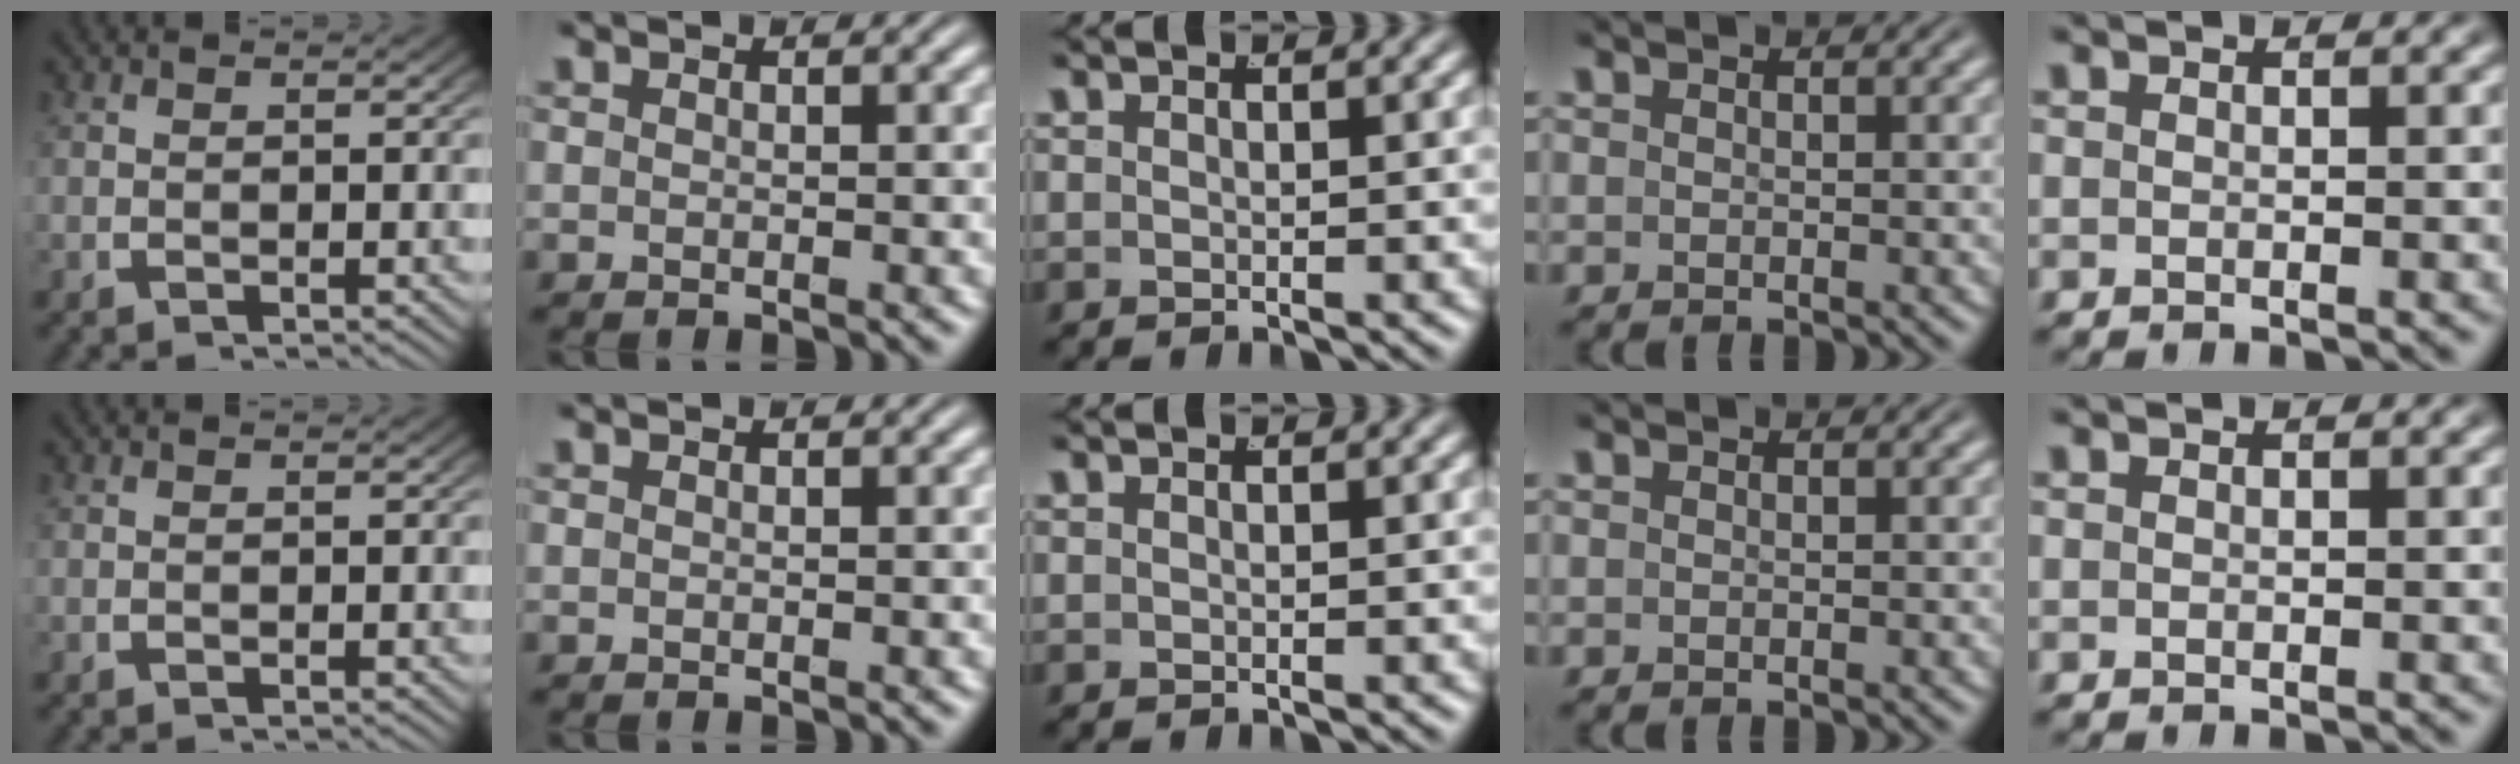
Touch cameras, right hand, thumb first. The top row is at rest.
{}